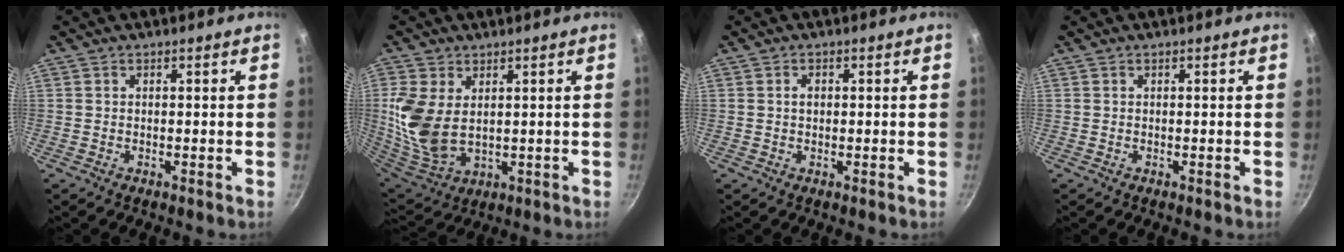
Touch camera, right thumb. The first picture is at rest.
{"total": 12.5, "force": [2.3, 7.9, 9.4], "torque": [-0.196, -0.024, 0.059]}
{"total": 1.4, "force": [0.1, 1.0, 0.9], "torque": [-0.012, 0.003, 0.001]}
{"total": 0.0}